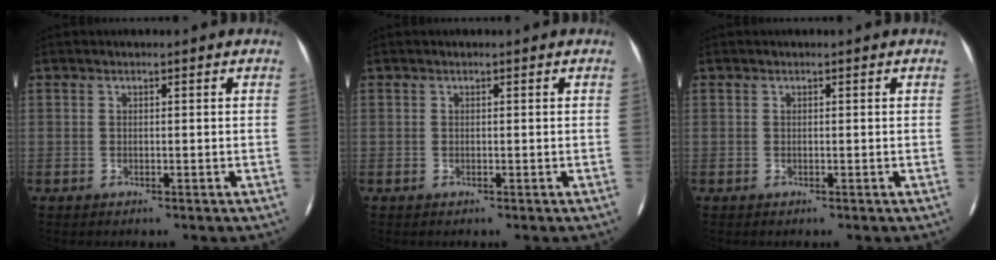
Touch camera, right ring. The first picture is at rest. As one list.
[{"total": 0.0}, {"total": 0.0}]